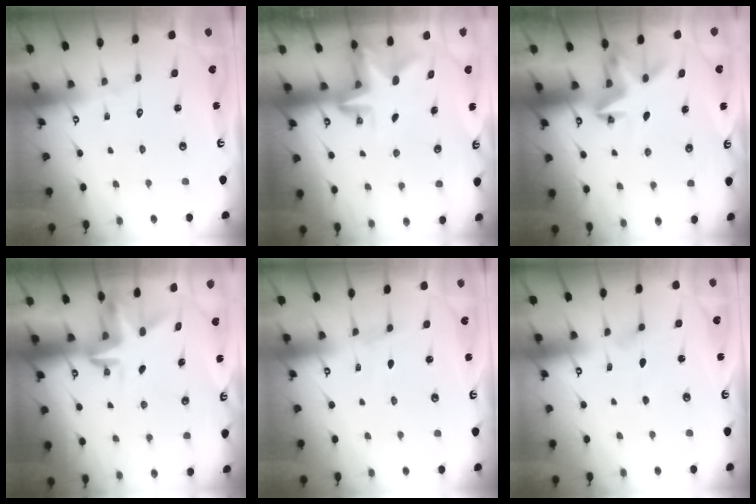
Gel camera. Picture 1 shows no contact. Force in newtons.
{"total": 2.7, "press": 2.7, "slide": 0.2}
{"total": 4.0, "press": 4.0, "slide": 0.5}
{"total": 3.1, "press": 3.1, "slide": 0.4}
{"total": 2.3, "press": 2.3, "slide": 0.3}
{"total": 3.4, "press": 3.0, "slide": 1.5}